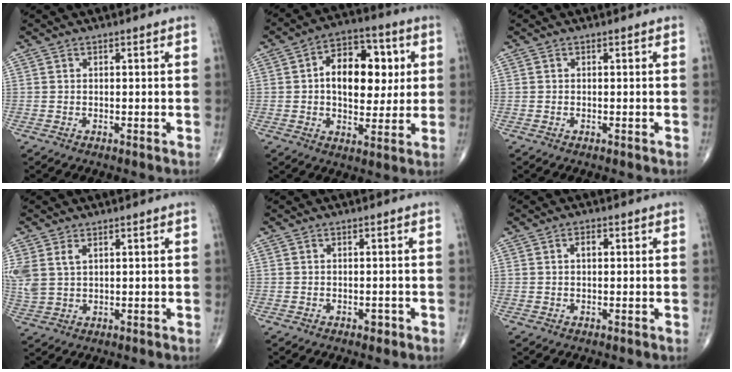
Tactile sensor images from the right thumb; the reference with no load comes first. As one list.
[{"total": 14.9, "force": [2.2, 9.3, 11.4], "torque": [-0.128, 0.011, 0.029]}, {"total": 0.0}, {"total": 6.4, "force": [2.3, 4.0, 4.5], "torque": [-0.116, 0.005, 0.058]}, {"total": 1.3, "force": [-0.7, 0.8, 0.7], "torque": [-0.006, 0.002, -0.011]}, {"total": 1.8, "force": [0.4, 1.0, 1.5], "torque": [-0.025, 0.005, 0.005]}]